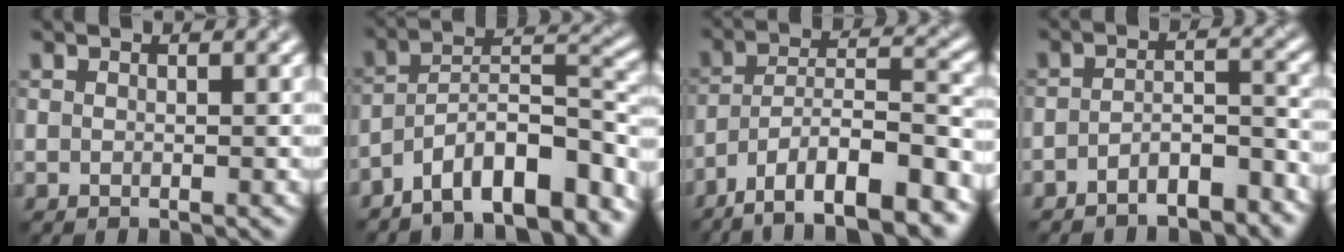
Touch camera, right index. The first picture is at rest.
{"total": 10.4, "force": [-7.5, 3.2, 6.5], "torque": [-0.091, 0.018, -0.134]}
{"total": 11.9, "force": [-8.7, 2.9, 7.5], "torque": [-0.126, 0.011, -0.139]}
{"total": 3.9, "force": [-3.0, 1.1, 2.2], "torque": [-0.038, 0.006, -0.052]}